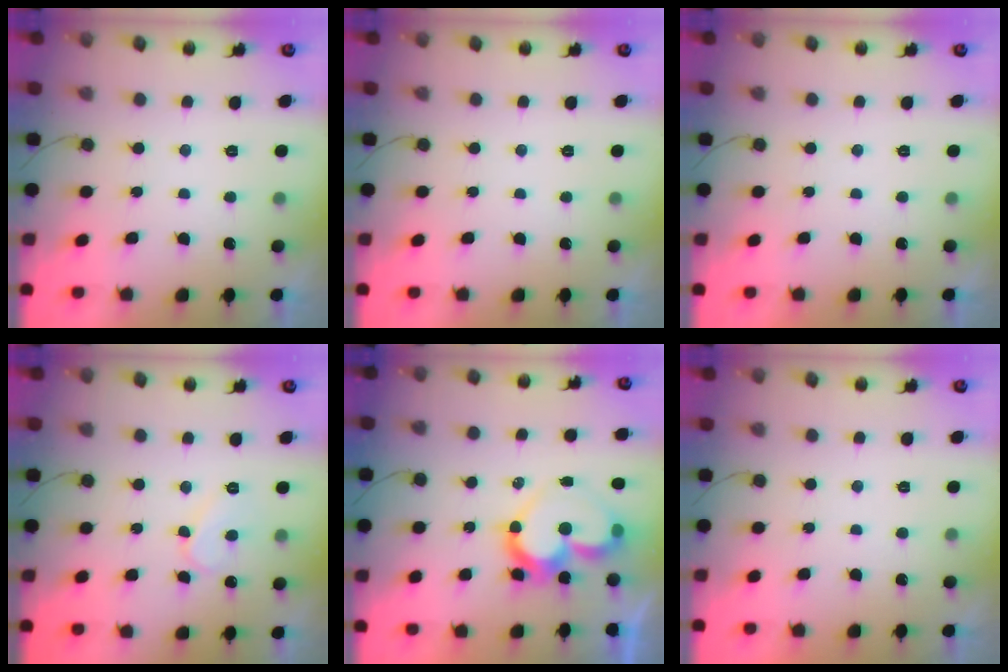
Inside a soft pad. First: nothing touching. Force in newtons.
{"total": 0.0}
{"total": 1.8, "press": 1.7, "slide": 0.1}
{"total": 6.3, "press": 6.3, "slide": 0.6}
{"total": 15.4, "press": 15.3, "slide": 1.6}
{"total": 1.8, "press": 1.8, "slide": 0.1}